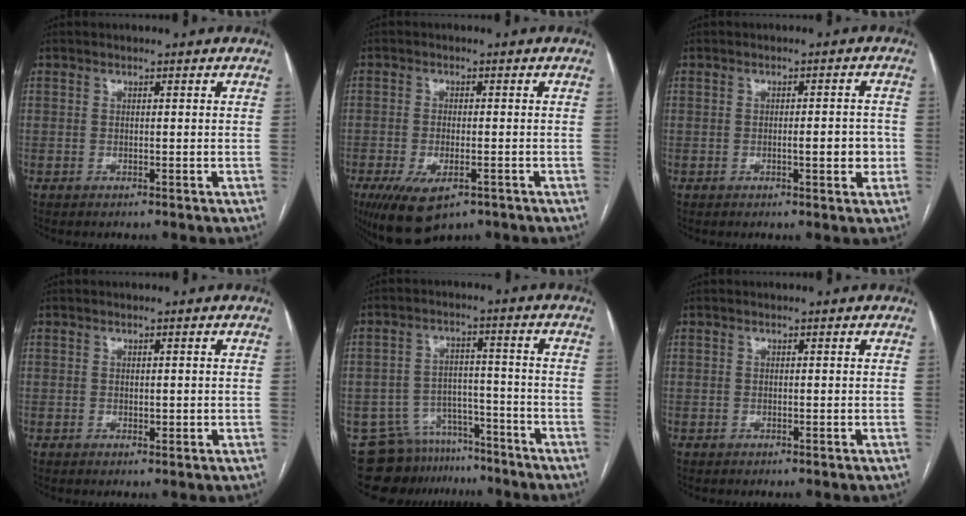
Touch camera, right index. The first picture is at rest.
{"total": 8.0, "force": [-4.4, 3.3, 5.8], "torque": [-0.100, -0.016, -0.067]}
{"total": 3.8, "force": [-0.6, 1.0, 3.7], "torque": [-0.052, 0.002, -0.004]}
{"total": 1.2, "force": [0.1, 0.8, 0.9], "torque": [-0.012, 0.000, 0.004]}
{"total": 10.9, "force": [-9.2, 5.8, 0.5], "torque": [-0.005, 0.036, -0.136]}
{"total": 0.0}